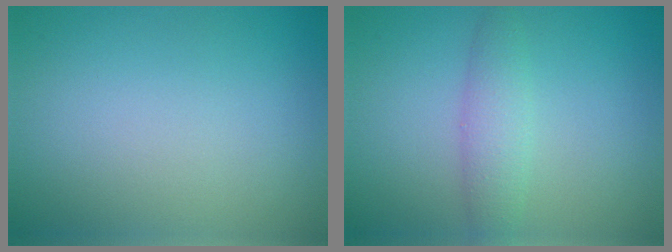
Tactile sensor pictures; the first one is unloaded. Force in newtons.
{"total": 2.5, "press": 2.5, "slide": 0.1}